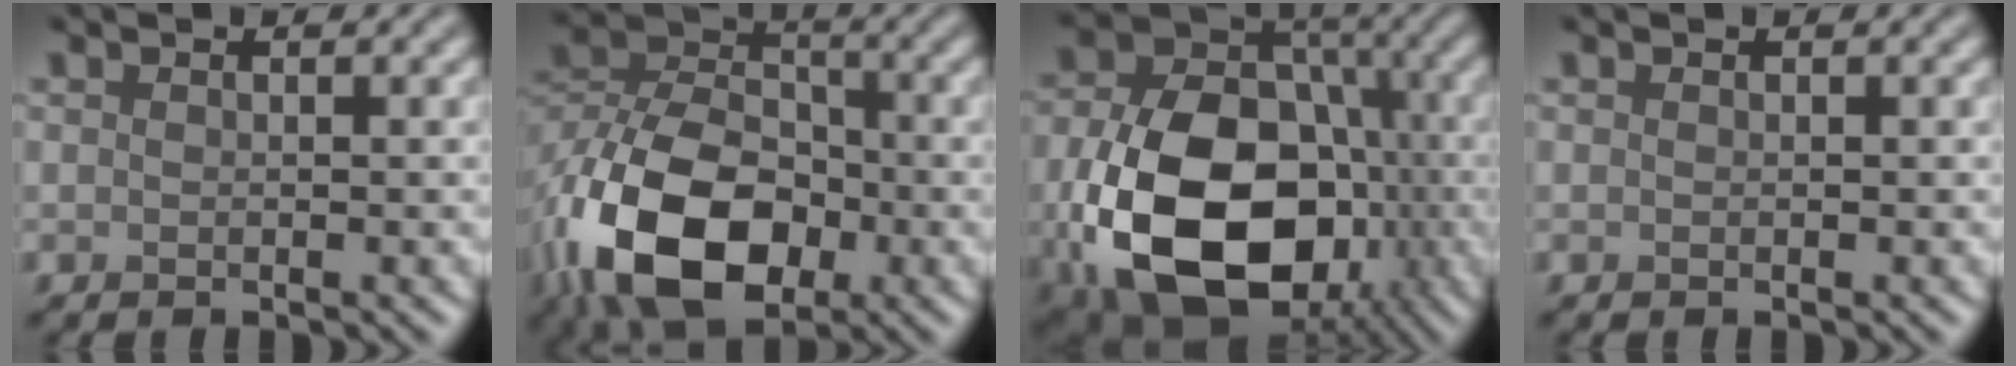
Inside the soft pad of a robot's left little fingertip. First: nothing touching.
{"total": 12.4, "force": [-5.2, 7.6, 8.3], "torque": [-0.177, -0.011, -0.103]}
{"total": 16.0, "force": [-4.3, 11.1, 10.6], "torque": [-0.208, -0.046, -0.071]}
{"total": 0.0}